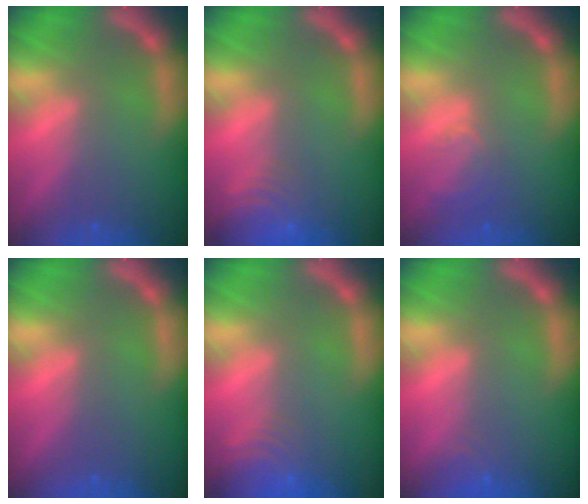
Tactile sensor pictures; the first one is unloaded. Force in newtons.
{"total": 6.0}
{"total": 2.5}
{"total": 0.0}
{"total": 6.0}
{"total": 1.4}